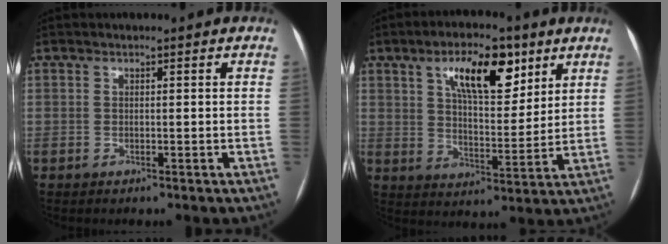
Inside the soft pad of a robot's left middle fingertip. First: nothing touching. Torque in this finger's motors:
{"motor_torque": [0.95, -0.92, 0.48, 0.12]}